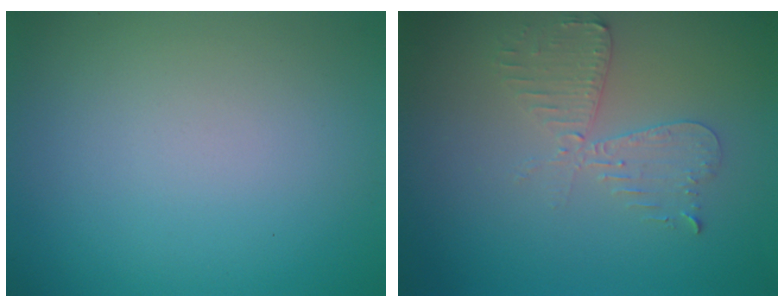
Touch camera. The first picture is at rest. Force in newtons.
{"total": 2.6, "press": 2.5, "slide": 0.5}